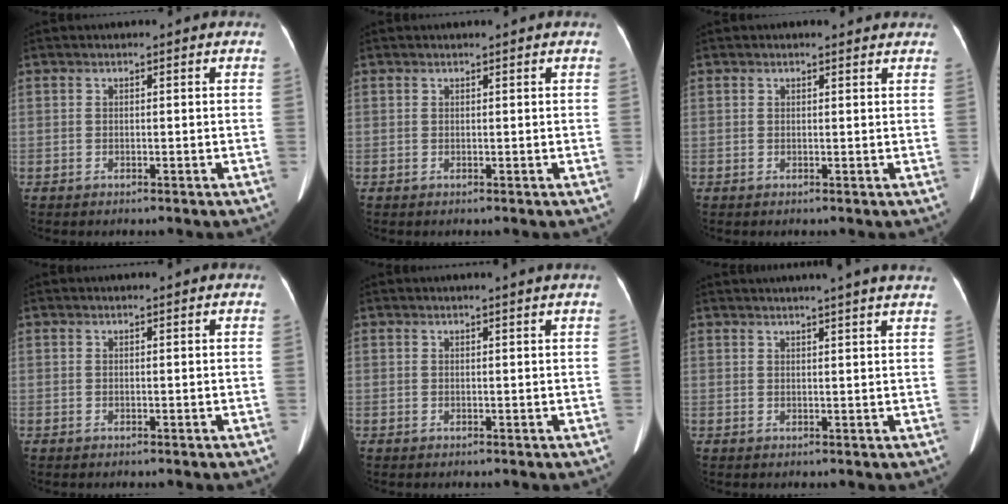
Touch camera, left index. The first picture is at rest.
{"total": 0.5, "force": [0.5, 0.0, 0.2], "torque": [-0.003, 0.003, 0.011]}
{"total": 2.0, "force": [1.8, 0.6, 0.5], "torque": [-0.013, 0.006, 0.015]}
{"total": 1.3, "force": [1.2, 0.2, 0.4], "torque": [-0.010, 0.011, 0.014]}
{"total": 1.9, "force": [1.7, -0.6, 0.7], "torque": [-0.018, -0.003, 0.022]}
{"total": 12.0, "force": [10.7, -0.5, 5.3], "torque": [-0.079, 0.007, 0.115]}